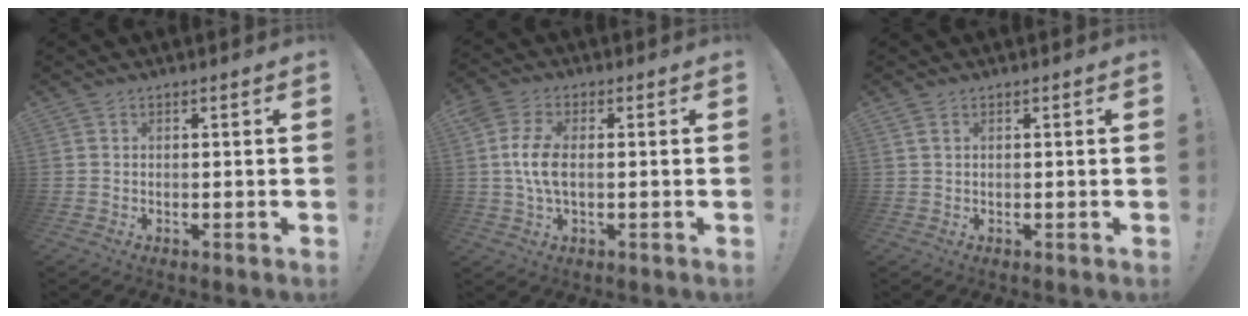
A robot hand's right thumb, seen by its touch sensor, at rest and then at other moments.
{"total": 8.4, "force": [0.4, 4.2, 7.2], "torque": [-0.135, -0.003, 0.008]}
{"total": 1.6, "force": [0.8, 0.6, 1.3], "torque": [-0.035, 0.005, 0.017]}